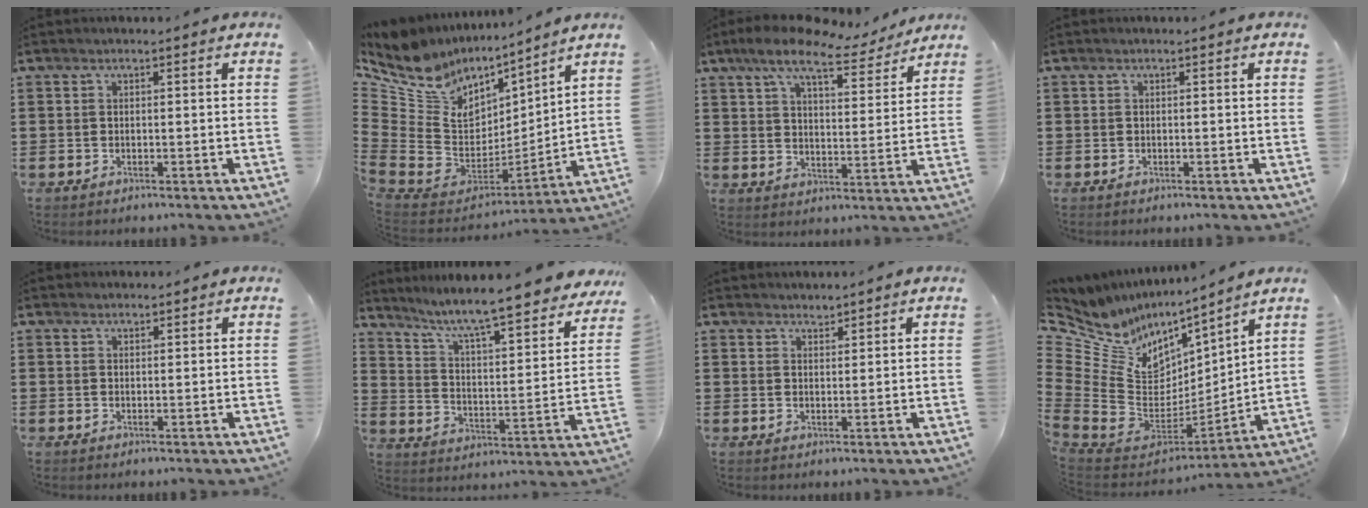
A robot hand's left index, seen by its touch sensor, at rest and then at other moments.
{"total": 9.0, "force": [6.6, 5.8, 1.8], "torque": [-0.105, -0.071, 0.118]}
{"total": 10.3, "force": [8.3, 2.5, 5.7], "torque": [-0.121, -0.025, 0.143]}
{"total": 0.0}
{"total": 1.0, "force": [0.9, 0.3, 0.0], "torque": [-0.003, 0.001, 0.018]}
{"total": 7.1, "force": [6.3, -0.3, 3.3], "torque": [-0.093, -0.057, 0.098]}
{"total": 1.4, "force": [1.4, 0.3, -0.2], "torque": [0.000, 0.001, 0.028]}
{"total": 8.3, "force": [4.0, 6.7, 2.7], "torque": [-0.121, -0.063, 0.072]}